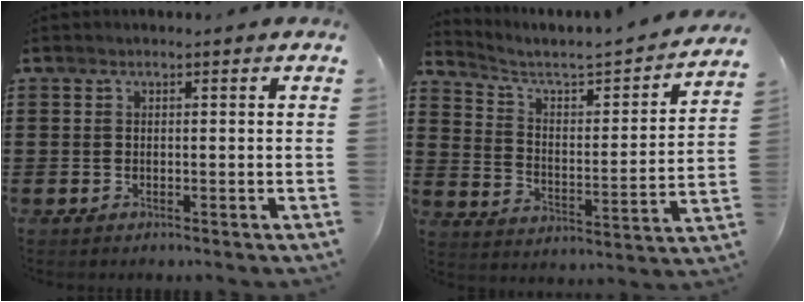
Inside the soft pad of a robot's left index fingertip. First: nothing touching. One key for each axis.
{"total": 3.2, "fx": 2.6, "fy": 0.9, "fz": 1.6, "tx": -0.053, "ty": -0.027, "tz": 0.029}